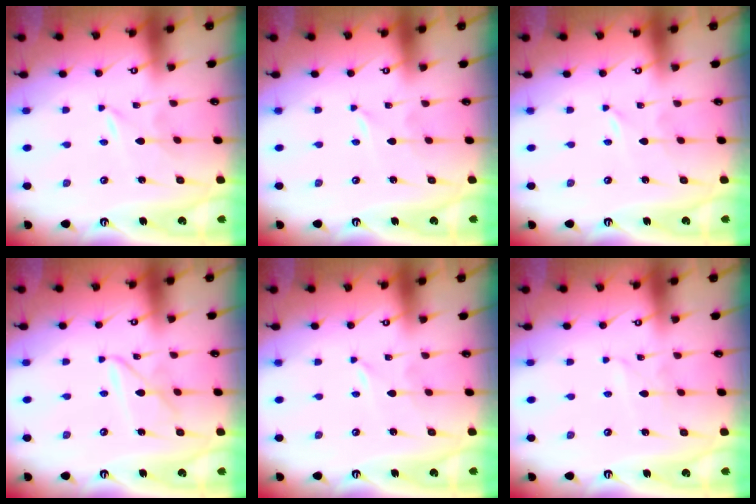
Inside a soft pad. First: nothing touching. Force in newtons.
{"total": 0.0}
{"total": 0.0}
{"total": 5.8, "press": 5.7, "slide": 0.5}
{"total": 0.0}
{"total": 1.8, "press": 1.8, "slide": 0.1}